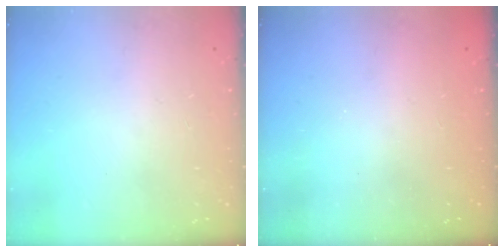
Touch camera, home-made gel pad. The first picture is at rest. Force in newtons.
{"total": 2.5, "press": 2.4, "slide": 0.7}